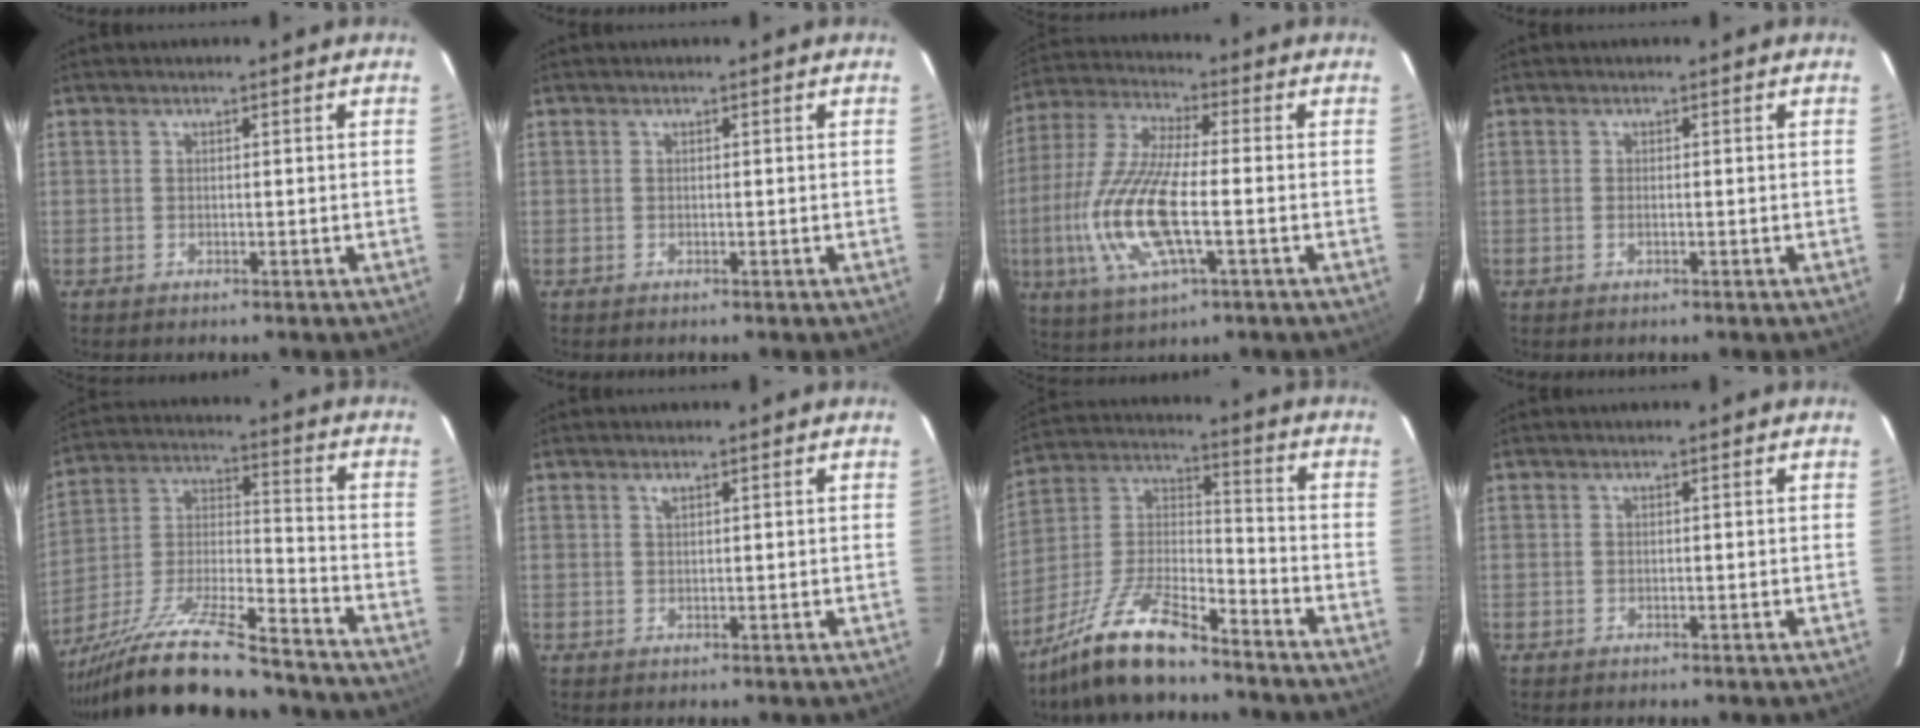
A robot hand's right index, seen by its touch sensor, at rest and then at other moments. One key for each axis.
{"total": 0.0}
{"total": 16.8, "fx": -3.5, "fy": 5.1, "fz": 15.7, "tx": -0.338, "ty": -0.009, "tz": -0.072}
{"total": 0.9, "fx": -0.2, "fy": 0.2, "fz": 0.8, "tx": -0.017, "ty": 0.001, "tz": -0.005}
{"total": 23.5, "fx": -19.1, "fy": 4.2, "fz": 13.0, "tx": -0.243, "ty": -0.022, "tz": -0.302}
{"total": 0.7, "fx": 0.5, "fy": 0.2, "fz": 0.4, "tx": -0.008, "ty": 0.002, "tz": 0.010}
{"total": 15.1, "fx": -11.5, "fy": 3.8, "fz": 9.0, "tx": -0.196, "ty": 0.005, "tz": -0.219}
{"total": 0.0}